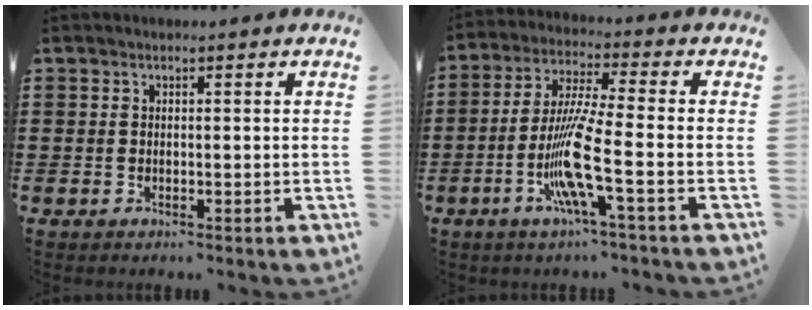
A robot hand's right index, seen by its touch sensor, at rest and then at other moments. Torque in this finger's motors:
{"motor_torque": [2.14, 0.00, 0.39, 0.17]}